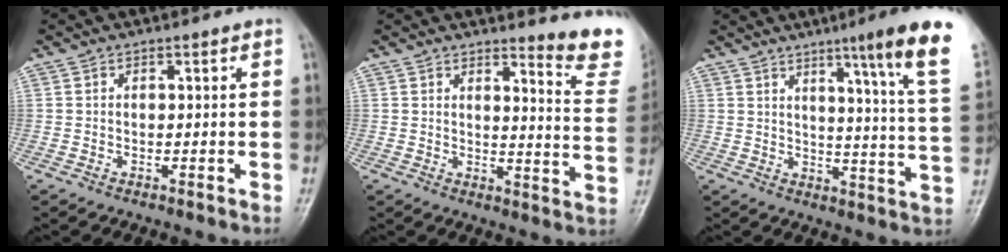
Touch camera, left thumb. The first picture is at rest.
{"total": 11.0, "force": [9.4, 1.8, 5.3], "torque": [-0.038, -0.100, 0.096]}
{"total": 16.3, "force": [9.6, -0.5, 13.2], "torque": [-0.172, -0.058, 0.115]}